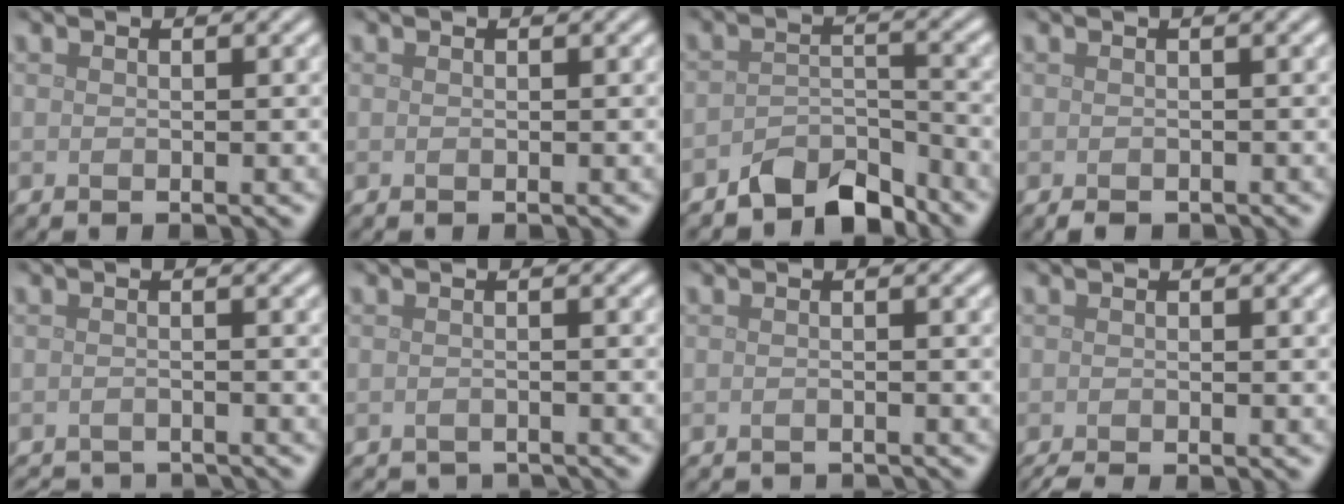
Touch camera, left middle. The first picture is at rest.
{"total": 0.0}
{"total": 4.5, "force": [-3.7, 1.8, 1.7], "torque": [-0.025, 0.002, -0.069]}
{"total": 1.3, "force": [-0.8, 0.6, 0.9], "torque": [-0.017, -0.006, -0.011]}
{"total": 3.7, "force": [-3.7, 0.4, 0.6], "torque": [-0.012, -0.003, -0.056]}
{"total": 2.4, "force": [-2.4, 0.1, 0.1], "torque": [0.003, -0.008, -0.033]}
{"total": 2.4, "force": [-2.3, 0.2, 0.5], "torque": [0.000, -0.010, -0.034]}
{"total": 1.9, "force": [-1.7, 0.2, 0.9], "torque": [-0.014, -0.003, -0.030]}